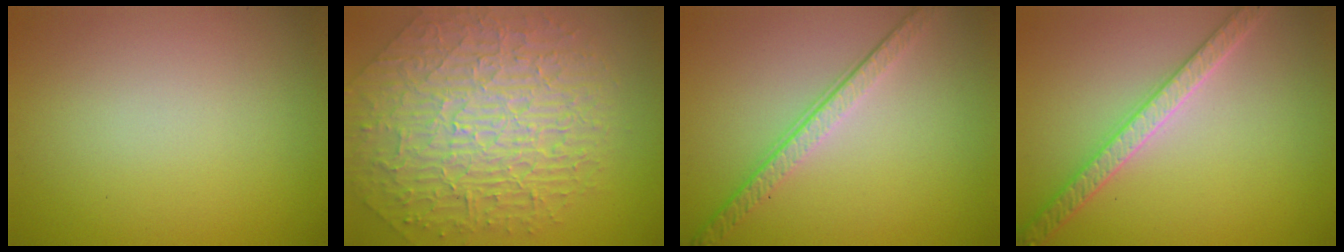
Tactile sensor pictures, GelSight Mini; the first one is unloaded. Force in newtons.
{"total": 10.0, "press": 6.7, "slide": 7.5}
{"total": 3.9, "press": 2.7, "slide": 2.8}
{"total": 3.3, "press": 3.2, "slide": 0.6}